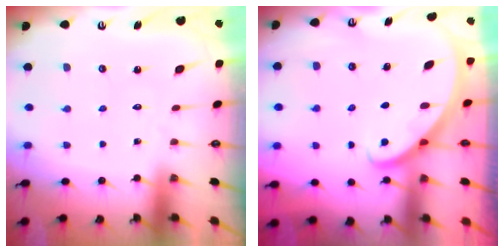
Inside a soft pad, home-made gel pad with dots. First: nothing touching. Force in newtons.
{"total": 2.7, "press": 2.7, "slide": 0.2}